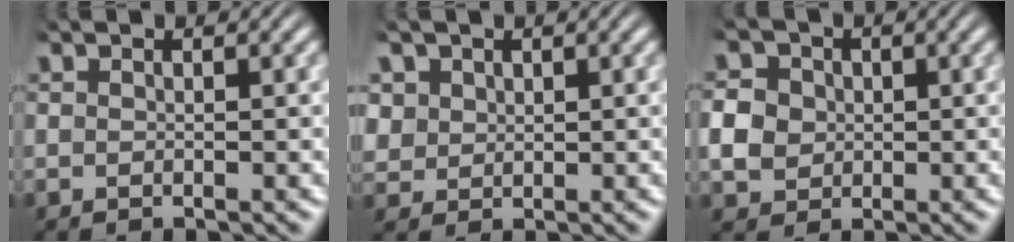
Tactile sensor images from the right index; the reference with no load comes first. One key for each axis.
{"total": 3.2, "fx": 1.1, "fy": 2.8, "fz": 1.3, "tx": -0.044, "ty": -0.016, "tz": 0.032}
{"total": 4.7, "fx": -0.1, "fy": 4.2, "fz": 2.0, "tx": -0.044, "ty": -0.014, "tz": 0.005}